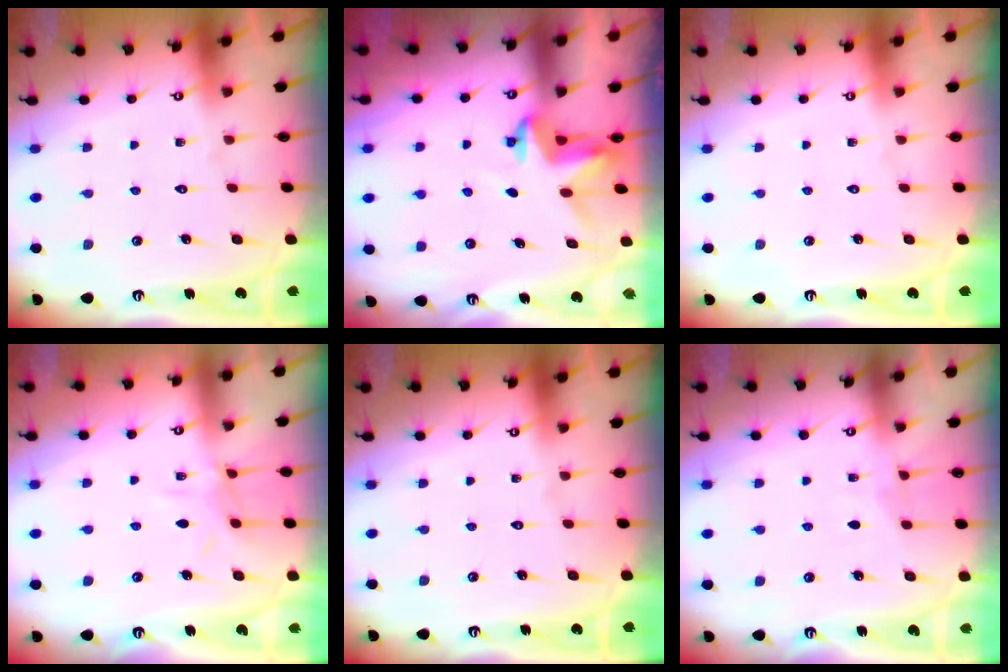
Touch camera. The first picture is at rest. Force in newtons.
{"total": 3.6, "press": 3.6, "slide": 0.3}
{"total": 0.0}
{"total": 6.7, "press": 6.6, "slide": 0.7}
{"total": 0.0}
{"total": 3.7, "press": 3.7, "slide": 0.4}